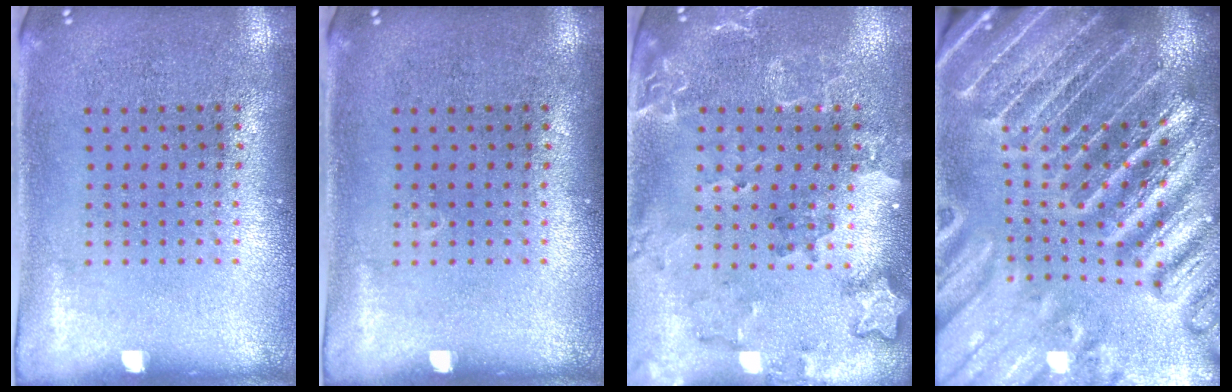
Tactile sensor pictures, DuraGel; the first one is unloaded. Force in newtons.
{"total": 0.0}
{"total": 2.0, "press": 1.9, "slide": 0.7}
{"total": 5.1, "press": 4.5, "slide": 2.4}